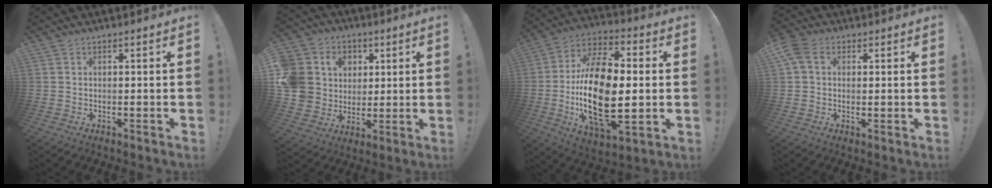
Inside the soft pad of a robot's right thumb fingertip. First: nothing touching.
{"total": 13.7, "force": [2.4, 12.7, 4.4], "torque": [-0.087, -0.004, 0.067]}
{"total": 26.0, "force": [-2.0, 13.5, 22.1], "torque": [-0.438, 0.002, -0.034]}
{"total": 6.0, "force": [2.0, 4.2, 3.8], "torque": [-0.079, -0.003, 0.038]}